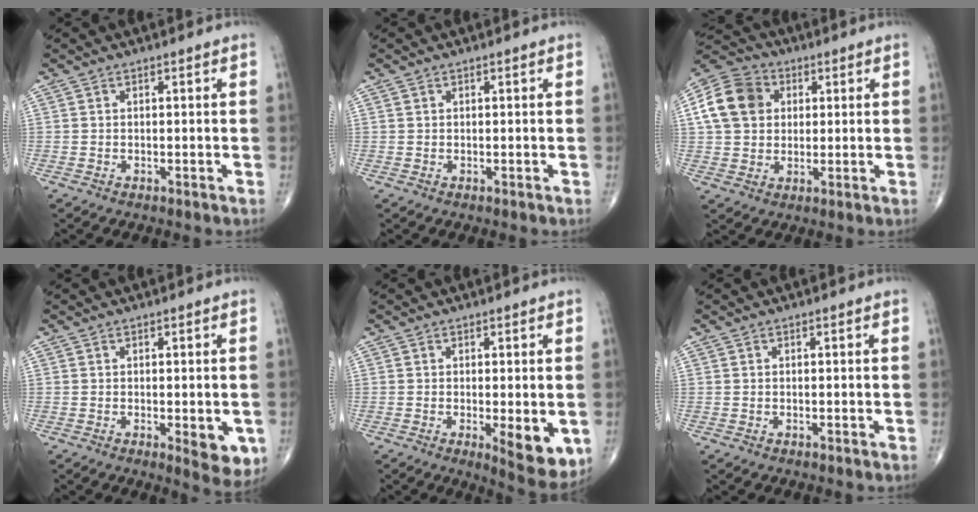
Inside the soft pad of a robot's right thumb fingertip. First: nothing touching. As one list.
[{"total": 0.5, "force": [0.3, 0.4, 0.2], "torque": [-0.001, 0.003, 0.006]}, {"total": 12.1, "force": [2.9, 9.8, 6.5], "torque": [-0.106, 0.008, 0.040]}, {"total": 6.1, "force": [-1.5, 2.2, 5.5], "torque": [-0.050, -0.012, -0.013]}, {"total": 7.7, "force": [-1.5, 2.4, 7.2], "torque": [-0.086, -0.022, -0.015]}, {"total": 0.0}]